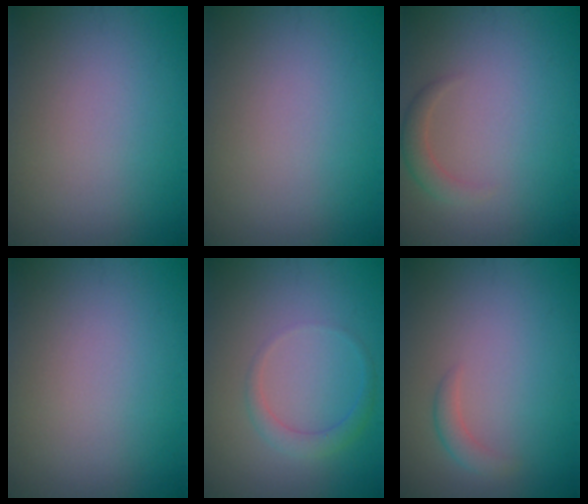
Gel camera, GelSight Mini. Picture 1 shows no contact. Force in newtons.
{"total": 0.0}
{"total": 1.7, "press": 1.7, "slide": 0.1}
{"total": 0.0}
{"total": 1.8, "press": 1.8, "slide": 0.1}
{"total": 1.4, "press": 1.4, "slide": 0.1}